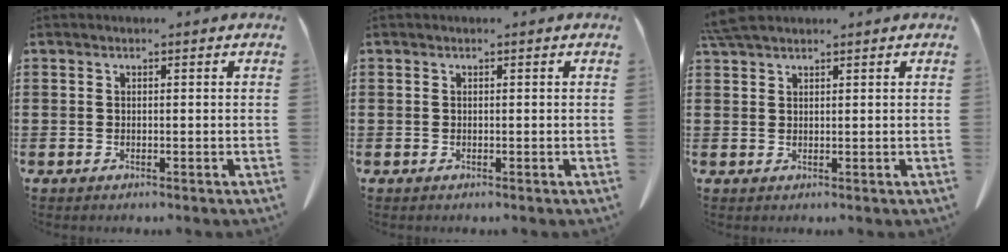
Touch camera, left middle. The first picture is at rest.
{"total": 0.0}
{"total": 3.3, "force": [2.8, 0.6, 1.6], "torque": [-0.040, 0.000, 0.054]}